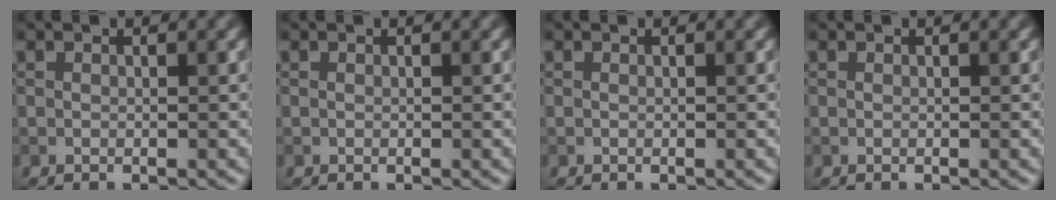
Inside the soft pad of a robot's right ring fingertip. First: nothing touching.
{"total": 0.0}
{"total": 0.0}
{"total": 0.0}